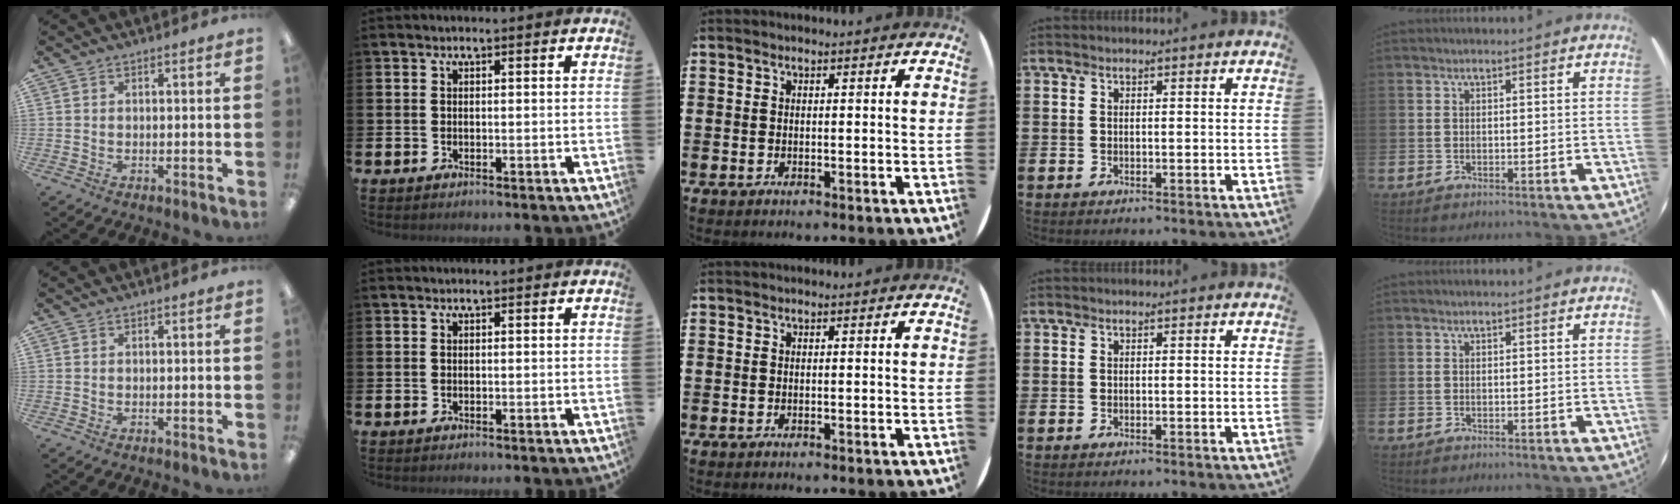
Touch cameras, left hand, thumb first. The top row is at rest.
{}